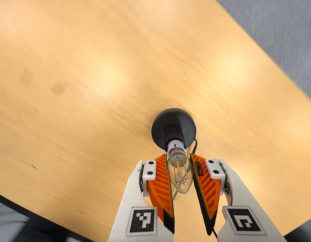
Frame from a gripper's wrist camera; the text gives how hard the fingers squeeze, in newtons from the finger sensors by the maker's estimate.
{"total": 10.4, "left": 10.1, "right": 10.7}